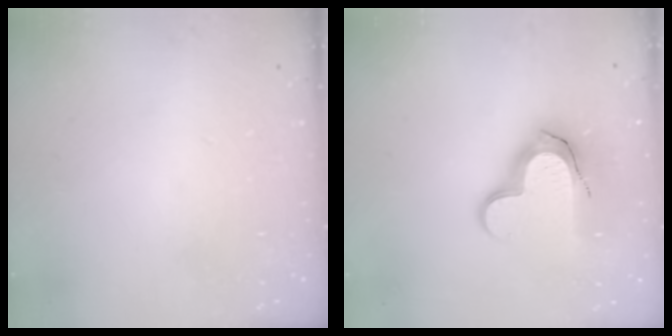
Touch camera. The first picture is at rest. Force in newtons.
{"total": 15.2, "press": 15.1, "slide": 1.1}